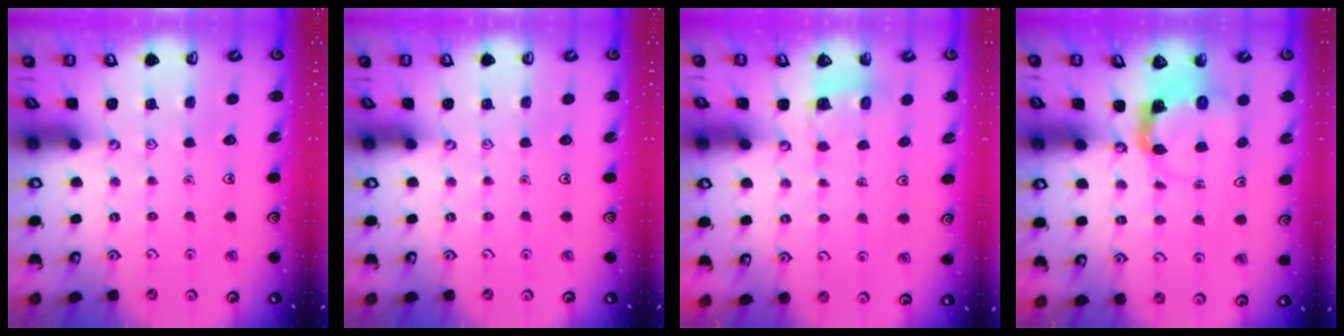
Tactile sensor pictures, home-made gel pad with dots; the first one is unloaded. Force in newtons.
{"total": 0.0}
{"total": 3.6, "press": 3.6, "slide": 0.2}
{"total": 3.9, "press": 3.8, "slide": 0.6}